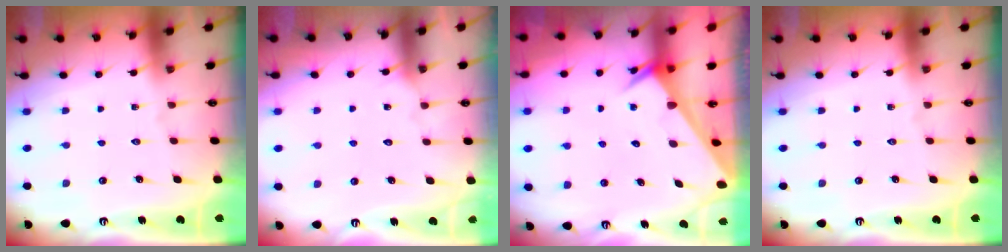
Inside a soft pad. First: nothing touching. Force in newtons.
{"total": 4.8, "press": 4.8, "slide": 0.4}
{"total": 2.6, "press": 2.6, "slide": 0.1}
{"total": 0.0}